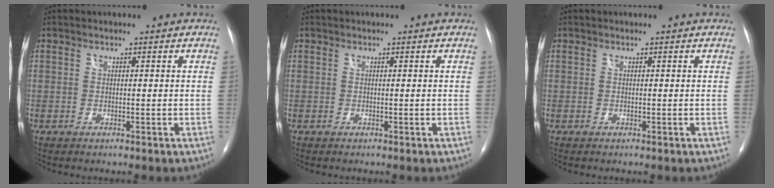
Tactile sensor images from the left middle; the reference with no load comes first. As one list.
[{"total": 0.0}, {"total": 0.0}]